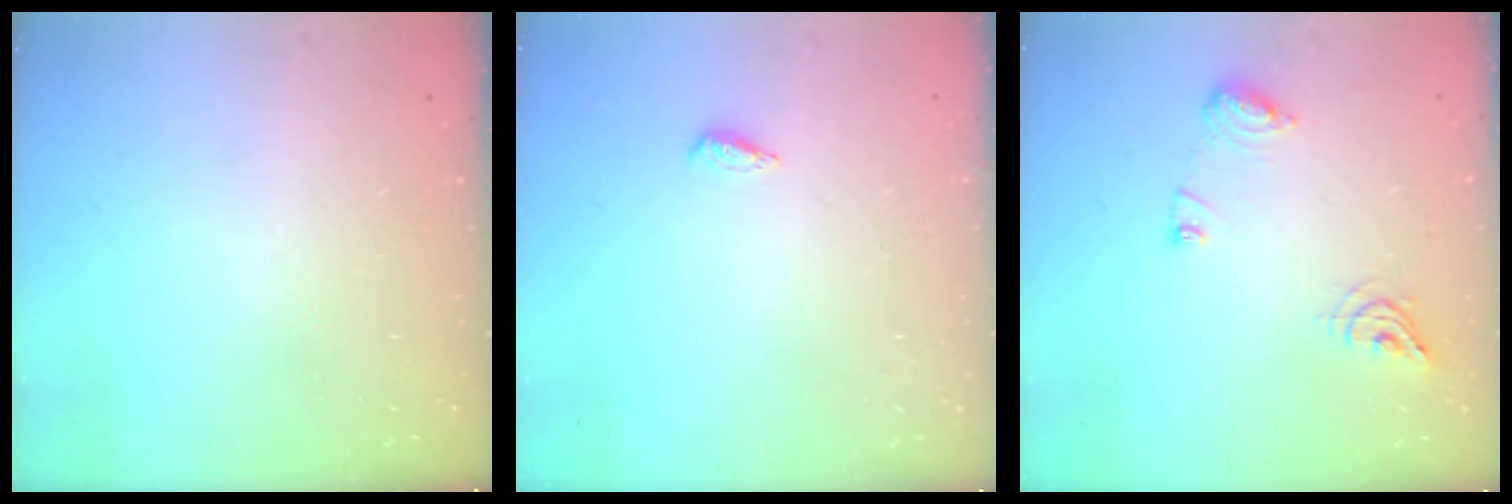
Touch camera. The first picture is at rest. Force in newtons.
{"total": 3.1, "press": 3.0, "slide": 0.6}
{"total": 9.0, "press": 9.0, "slide": 0.7}